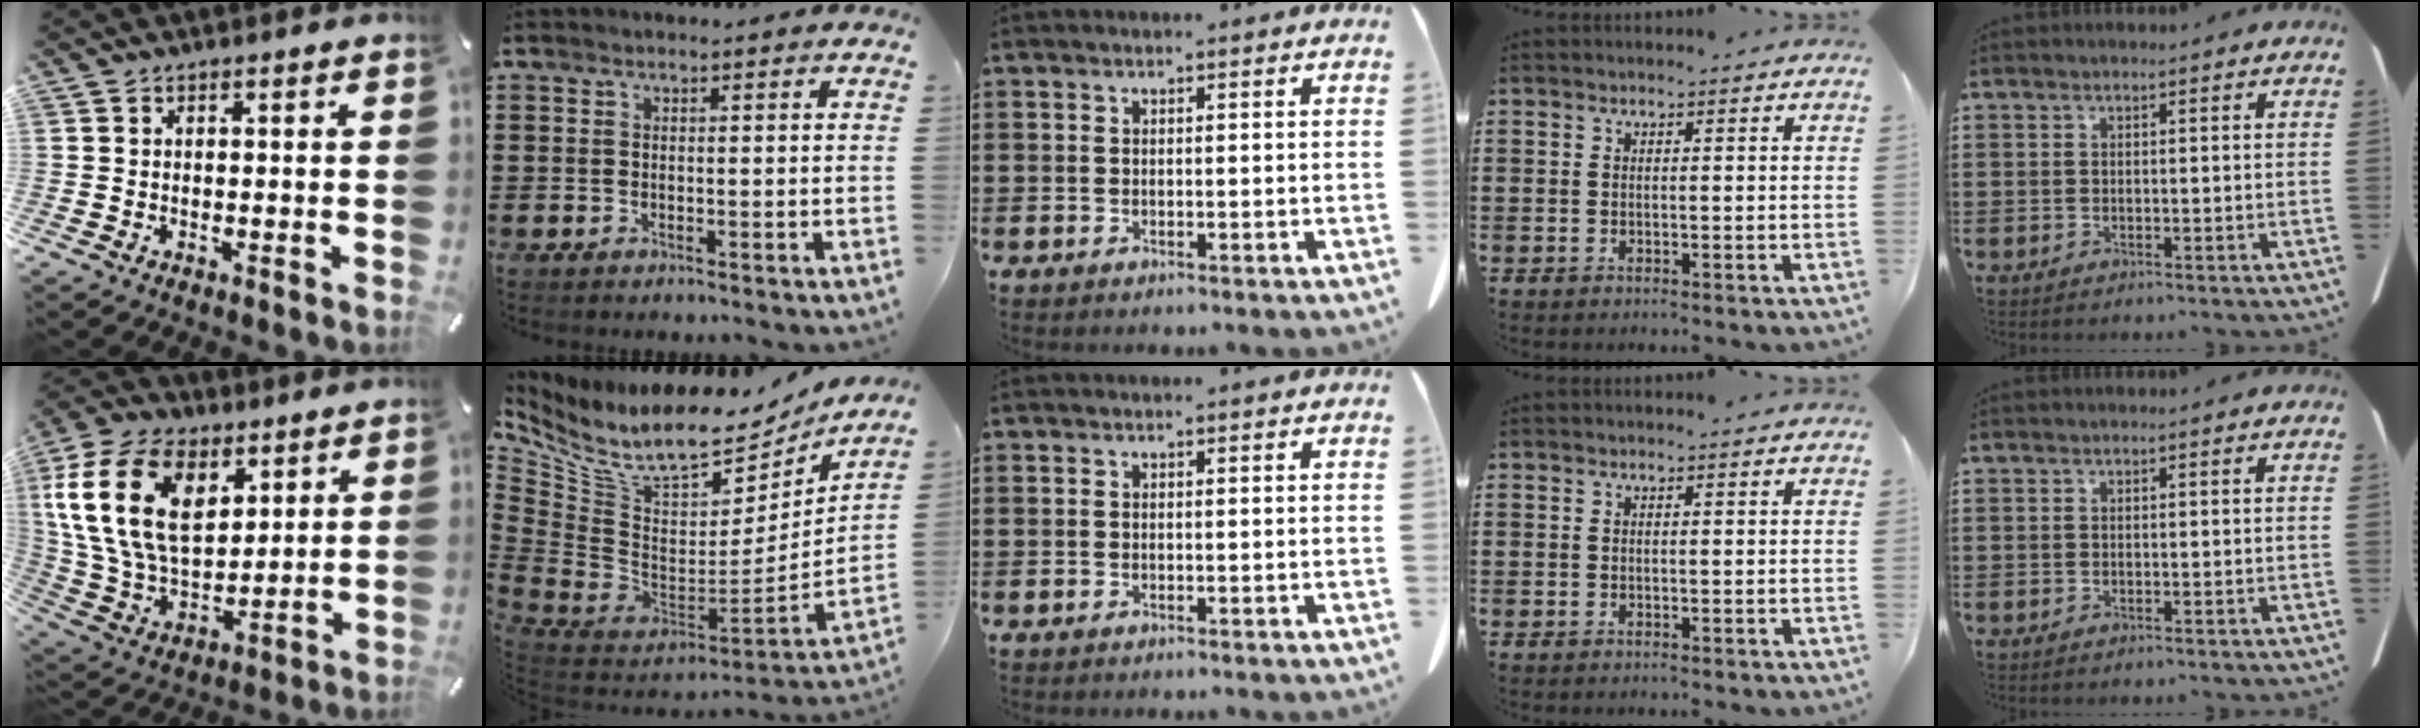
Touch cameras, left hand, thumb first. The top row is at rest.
{"thumb": {"total": 20.2, "force": [7.4, 13.7, 12.9], "torque": [-0.292, -0.021, 0.133]}, "index": {"total": 12.5, "force": [8.8, 4.8, 7.5], "torque": [-0.179, -0.075, 0.150]}}